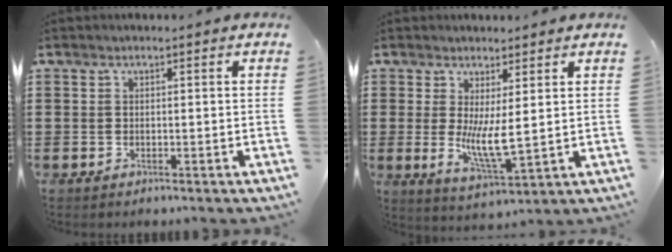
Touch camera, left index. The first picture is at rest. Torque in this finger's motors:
{"motor_torque": [1.19, -0.21, 0.63, 0.21]}